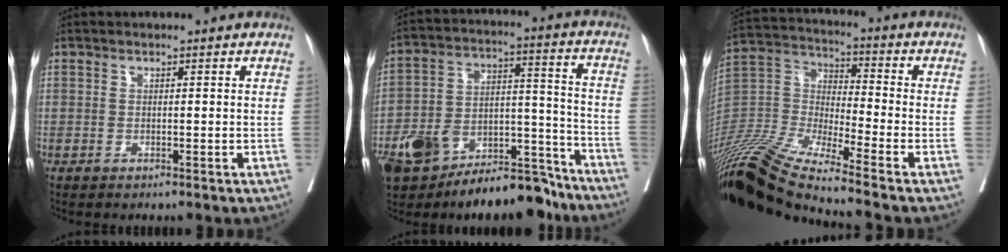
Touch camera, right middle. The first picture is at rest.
{"total": 18.8, "force": [-14.6, 7.2, 9.5], "torque": [-0.162, 0.037, -0.243]}
{"total": 16.7, "force": [-14.3, -0.3, 8.7], "torque": [-0.190, 0.000, -0.278]}